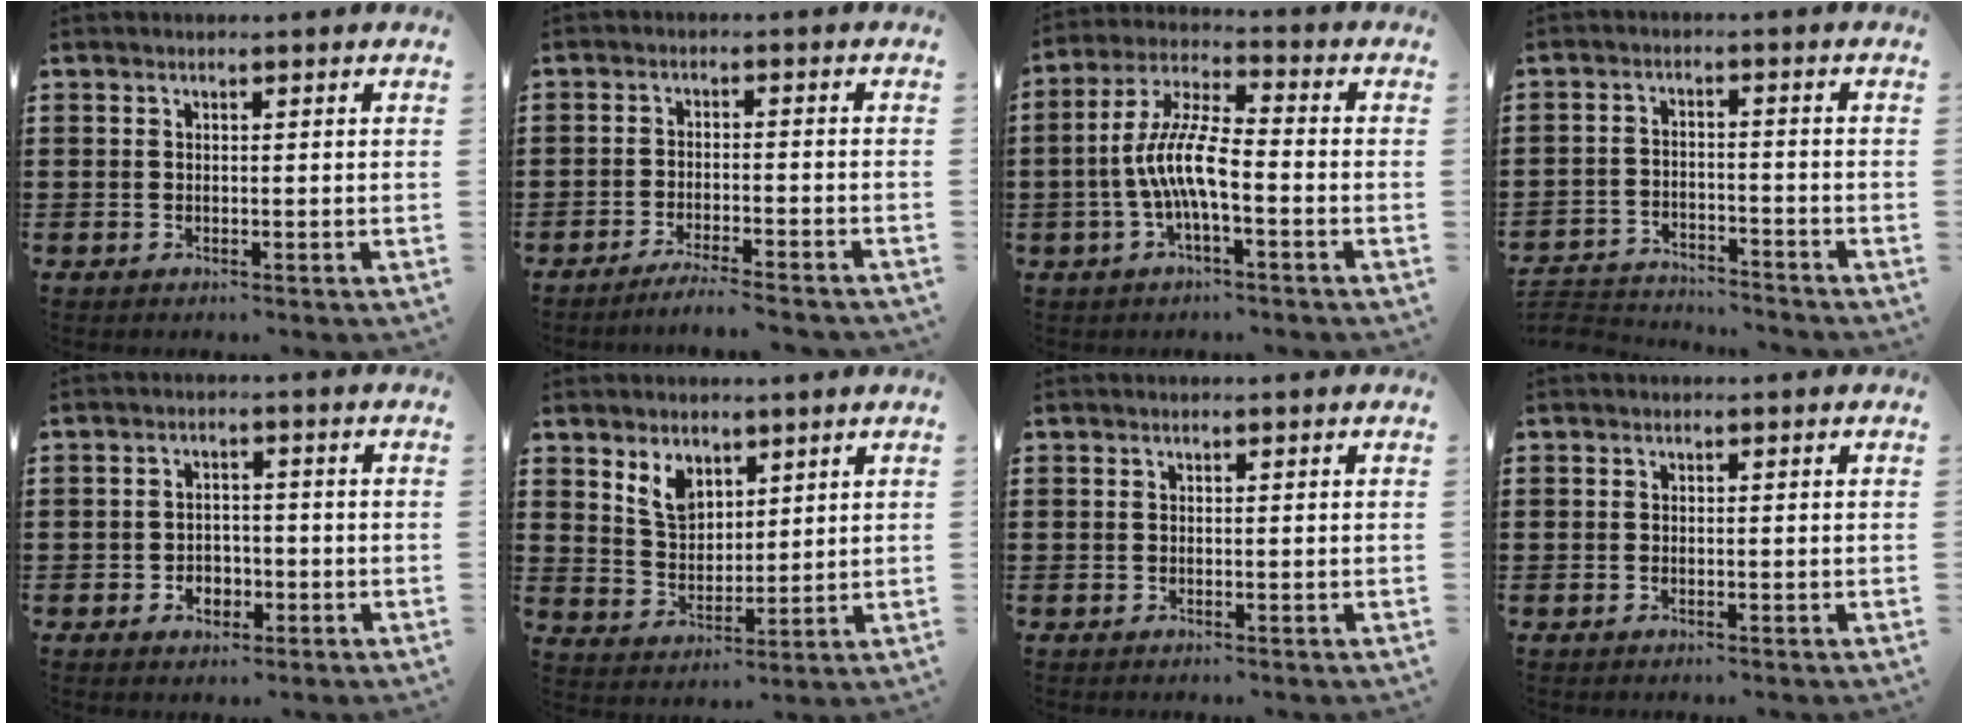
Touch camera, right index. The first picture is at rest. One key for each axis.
{"total": 3.3, "fx": -3.1, "fy": -0.3, "fz": 1.0, "tx": -0.025, "ty": -0.006, "tz": -0.064}
{"total": 8.6, "fx": -2.3, "fy": 2.1, "fz": 8.0, "tx": -0.177, "ty": -0.007, "tz": -0.049}
{"total": 3.6, "fx": -3.5, "fy": 0.6, "fz": 0.2, "tx": -0.017, "ty": 0.001, "tz": -0.078}
{"total": 2.8, "fx": -1.2, "fy": 2.2, "fz": 1.3, "tx": -0.021, "ty": 0.001, "tz": -0.029}
{"total": 5.4, "fx": 3.6, "fy": 3.3, "fz": 2.2, "tx": -0.059, "ty": 0.005, "tz": 0.069}
{"total": 0.0}
{"total": 0.0}